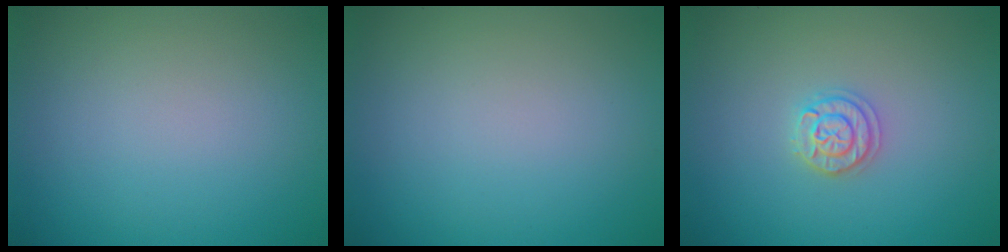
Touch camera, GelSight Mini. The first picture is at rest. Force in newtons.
{"total": 0.0}
{"total": 1.9, "press": 1.8, "slide": 0.3}